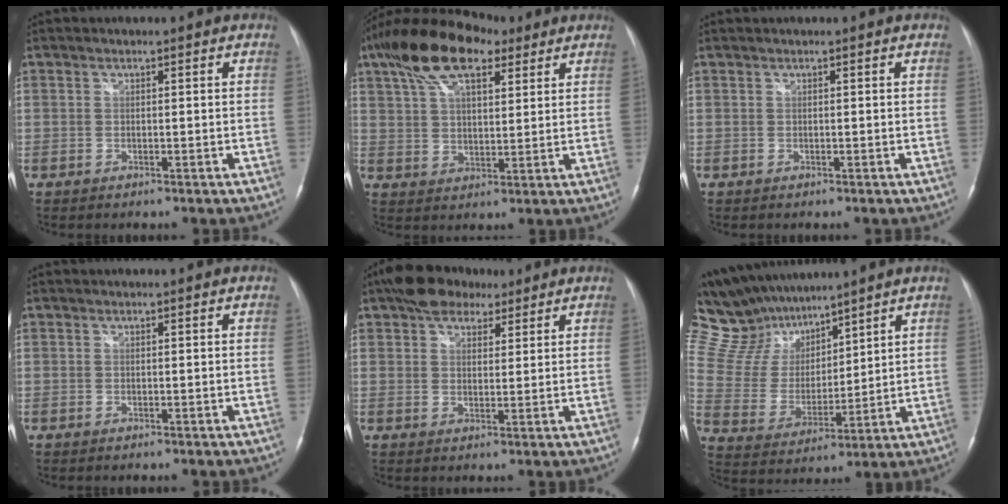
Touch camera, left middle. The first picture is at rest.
{"total": 14.3, "force": [8.9, 5.7, 9.7], "torque": [-0.195, 0.040, 0.164]}
{"total": 0.0}
{"total": 0.0}
{"total": 7.9, "force": [5.6, 4.2, 3.7], "torque": [-0.065, 0.021, 0.095]}
{"total": 14.7, "force": [12.6, 5.4, 5.3], "torque": [-0.120, 0.028, 0.247]}